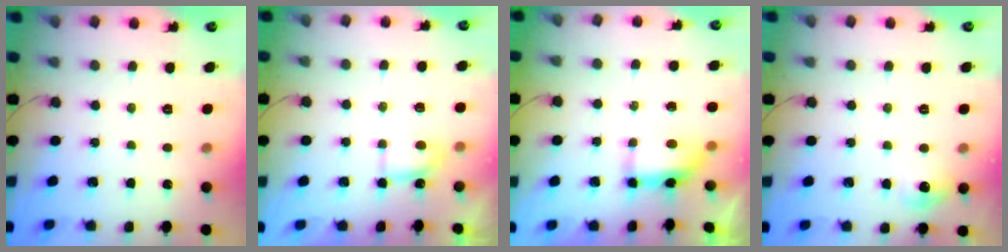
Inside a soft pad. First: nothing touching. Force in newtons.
{"total": 4.6, "press": 4.5, "slide": 0.8}
{"total": 6.5, "press": 6.5, "slide": 0.4}
{"total": 7.2, "press": 7.0, "slide": 1.7}